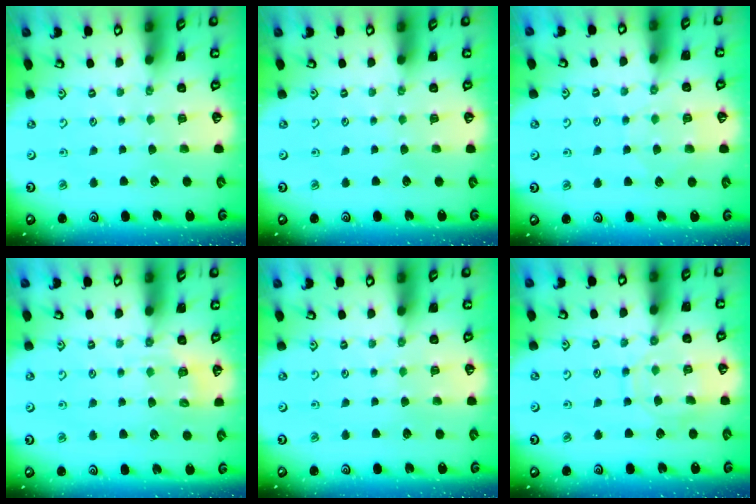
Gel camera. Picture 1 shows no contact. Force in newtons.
{"total": 0.0}
{"total": 5.2, "press": 5.1, "slide": 0.8}
{"total": 5.8, "press": 5.7, "slide": 1.2}
{"total": 4.3, "press": 4.3, "slide": 0.5}
{"total": 11.0, "press": 11.0, "slide": 0.8}